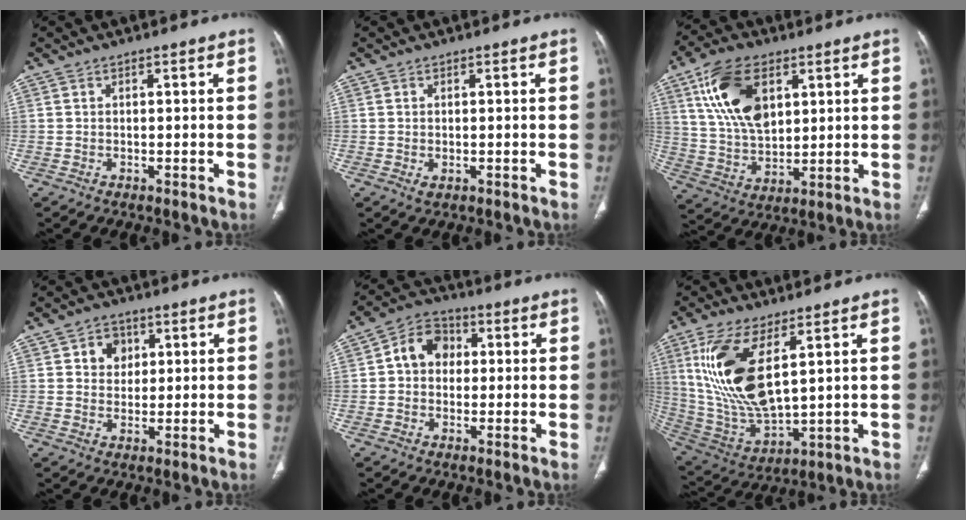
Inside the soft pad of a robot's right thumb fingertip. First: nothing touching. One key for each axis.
{"total": 1.3, "fx": -0.3, "fy": 0.7, "fz": 1.0, "tx": -0.023, "ty": -0.002, "tz": -0.001}
{"total": 15.4, "fx": 6.2, "fy": 8.8, "fz": 11.1, "tx": -0.193, "ty": -0.018, "tz": 0.125}
{"total": 5.0, "fx": 1.7, "fy": 4.2, "fz": 2.1, "tx": -0.006, "ty": -0.003, "tz": 0.026}
{"total": 8.1, "fx": 1.0, "fy": 6.6, "fz": 4.5, "tx": -0.050, "ty": 0.019, "tz": 0.006}
{"total": 18.1, "fx": 6.1, "fy": 7.5, "fz": 15.3, "tx": -0.310, "ty": -0.029, "tz": 0.134}